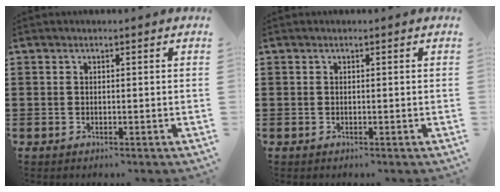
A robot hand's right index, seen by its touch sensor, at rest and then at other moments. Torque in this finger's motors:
{"motor_torque": [0.73, 1.41, 0.00, -0.01]}